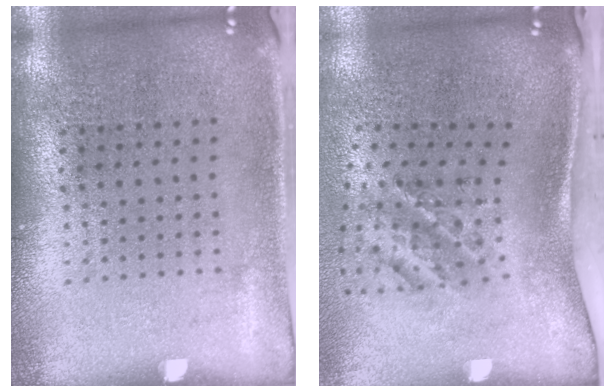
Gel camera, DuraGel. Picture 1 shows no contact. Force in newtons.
{"total": 1.9, "press": 1.3, "slide": 1.5}